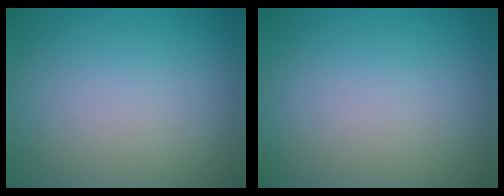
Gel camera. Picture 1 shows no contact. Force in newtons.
{"total": 0.0}